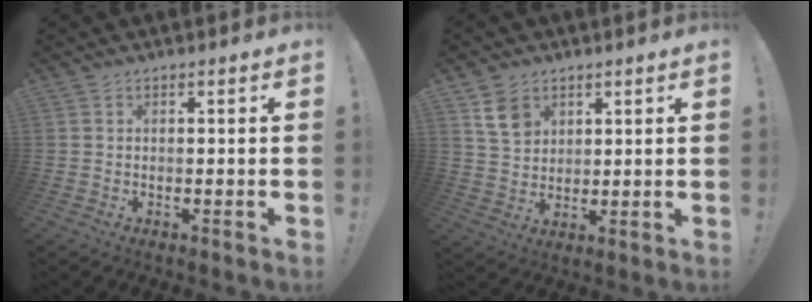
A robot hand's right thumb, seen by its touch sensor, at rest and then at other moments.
{"total": 8.2, "force": [4.5, 6.2, 3.0], "torque": [-0.037, -0.021, 0.089]}